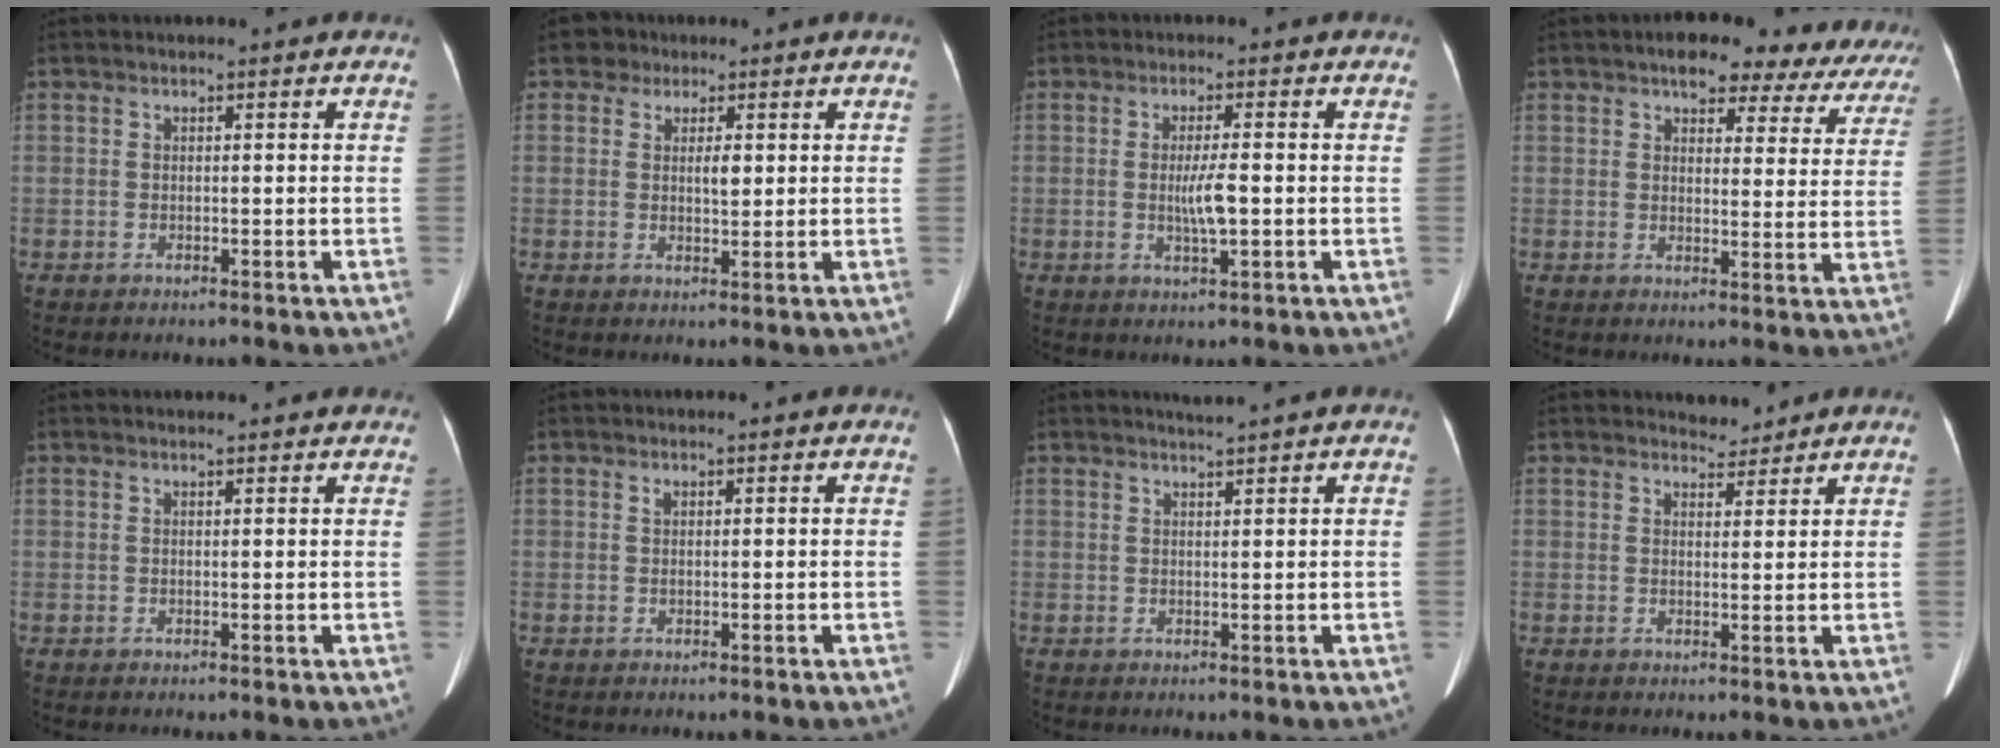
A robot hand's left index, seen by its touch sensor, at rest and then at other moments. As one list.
[{"total": 3.9, "force": [1.5, 3.0, 2.0], "torque": [-0.031, 0.009, 0.022]}, {"total": 4.0, "force": [-0.4, 0.3, 4.0], "torque": [-0.077, -0.006, -0.005]}, {"total": 16.4, "force": [14.1, 5.8, 6.1], "torque": [-0.044, 0.007, 0.138]}, {"total": 3.4, "force": [3.2, 0.6, 0.8], "torque": [-0.014, 0.016, 0.032]}, {"total": 0.6, "force": [0.4, 0.4, 0.3], "torque": [-0.006, 0.002, 0.012]}, {"total": 1.6, "force": [1.4, -0.7, 0.3], "torque": [-0.009, -0.004, 0.029]}, {"total": 2.4, "force": [2.3, 0.6, -0.2], "torque": [0.001, -0.002, 0.036]}]